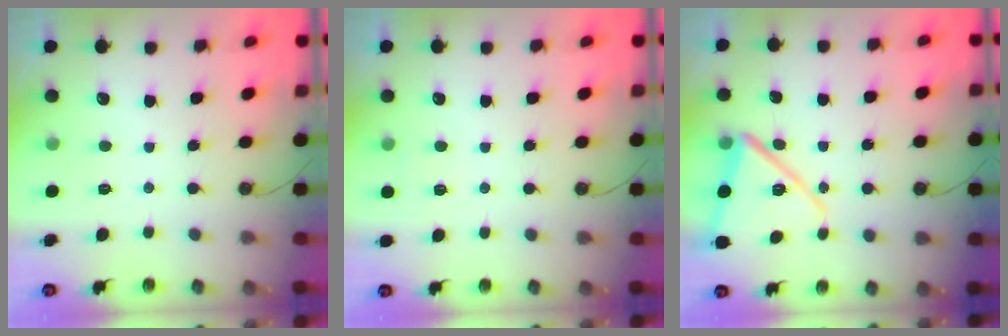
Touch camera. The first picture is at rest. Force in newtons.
{"total": 2.9, "press": 2.9, "slide": 0.2}
{"total": 15.3, "press": 15.2, "slide": 1.0}